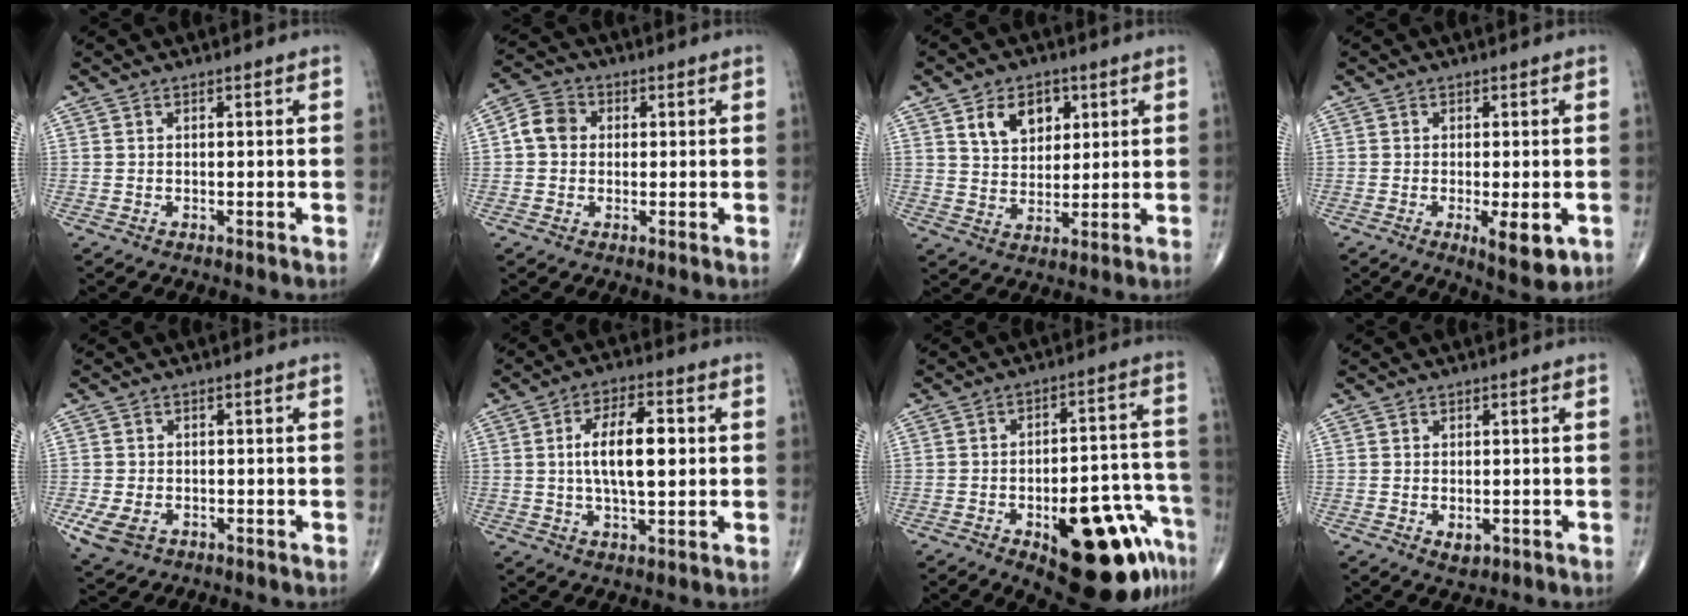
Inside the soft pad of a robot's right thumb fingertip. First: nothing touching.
{"total": 5.5, "force": [0.4, 4.7, 2.7], "torque": [-0.041, 0.015, -0.003]}
{"total": 8.6, "force": [3.7, 5.9, 5.0], "torque": [-0.052, -0.020, 0.066]}
{"total": 6.3, "force": [-1.9, 2.0, 5.7], "torque": [-0.081, -0.015, -0.023]}
{"total": 5.2, "force": [-1.8, 3.7, 3.2], "torque": [-0.069, -0.001, -0.026]}
{"total": 10.9, "force": [1.0, 4.6, 9.8], "torque": [-0.164, 0.006, 0.015]}
{"total": 21.4, "force": [-10.7, 8.1, 16.7], "torque": [-0.152, 0.067, -0.133]}
{"total": 2.1, "force": [-0.6, 1.3, 1.5], "torque": [-0.018, -0.002, -0.004]}